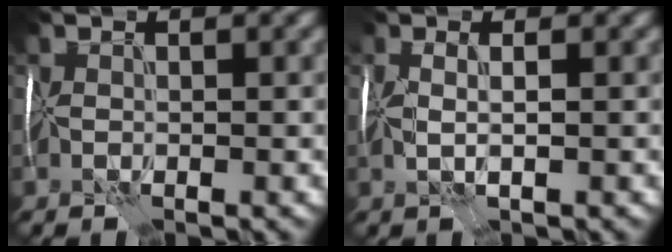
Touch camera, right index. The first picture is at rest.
{"total": 0.5, "force": [0.4, -0.3, 0.2], "torque": [-0.021, 0.003, 0.007]}